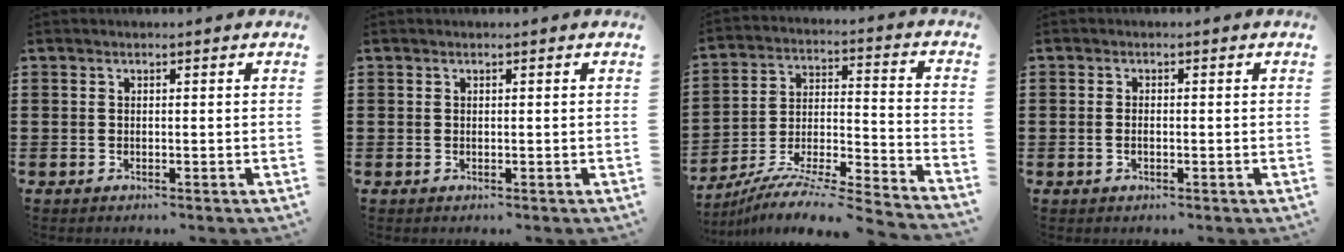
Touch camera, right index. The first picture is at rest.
{"total": 0.0}
{"total": 8.1, "force": [-7.5, 0.0, 3.1], "torque": [-0.049, -0.001, -0.151]}
{"total": 1.1, "force": [-0.3, 0.5, 0.9], "torque": [-0.019, 0.001, -0.006]}